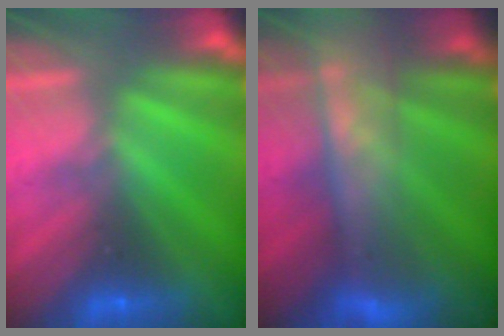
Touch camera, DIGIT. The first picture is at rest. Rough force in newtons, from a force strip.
{"total": 7.8}